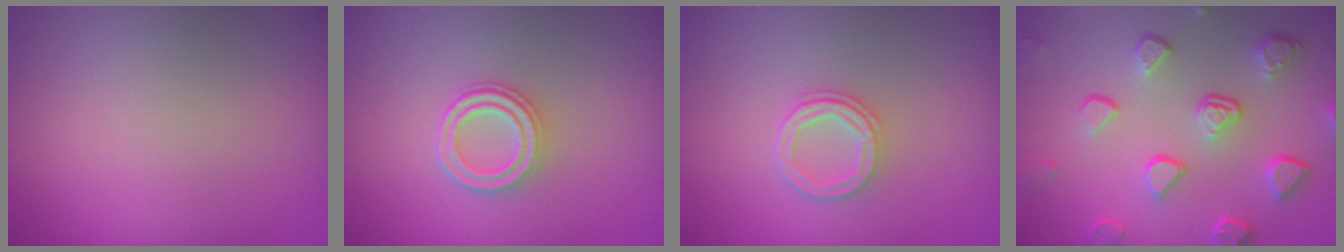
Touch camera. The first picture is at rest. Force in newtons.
{"total": 2.3, "press": 2.2, "slide": 0.4}
{"total": 2.4, "press": 2.4, "slide": 0.4}
{"total": 4.6, "press": 3.9, "slide": 2.4}